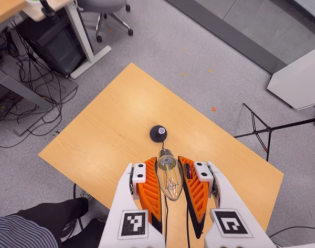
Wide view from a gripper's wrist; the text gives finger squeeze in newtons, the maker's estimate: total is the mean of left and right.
{"total": 23.0, "left": 24.9, "right": 21.1}